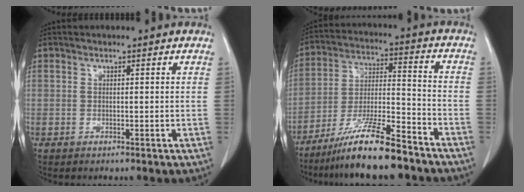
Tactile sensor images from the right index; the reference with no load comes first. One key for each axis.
{"total": 13.4, "fx": -10.5, "fy": 0.9, "fz": 8.3, "tx": -0.151, "ty": -0.014, "tz": -0.187}